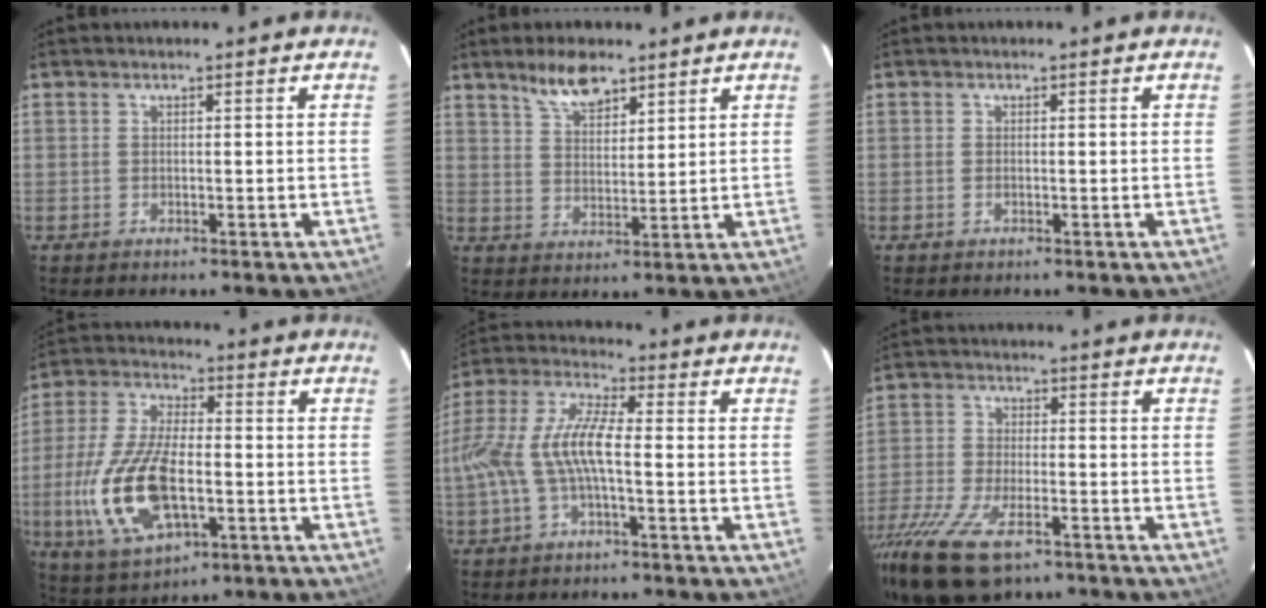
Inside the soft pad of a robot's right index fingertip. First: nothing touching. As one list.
[{"total": 7.0, "force": [5.3, 2.6, 3.9], "torque": [-0.068, 0.006, 0.099]}, {"total": 0.5, "force": [-0.1, 0.2, 0.5], "torque": [-0.011, 0.001, -0.003]}, {"total": 17.0, "force": [-4.1, 7.8, 14.5], "torque": [-0.319, -0.008, -0.070]}, {"total": 11.4, "force": [-2.2, 3.0, 10.8], "torque": [-0.228, 0.007, -0.042]}, {"total": 17.1, "force": [-11.3, 6.8, 10.8], "torque": [-0.253, -0.054, -0.211]}]